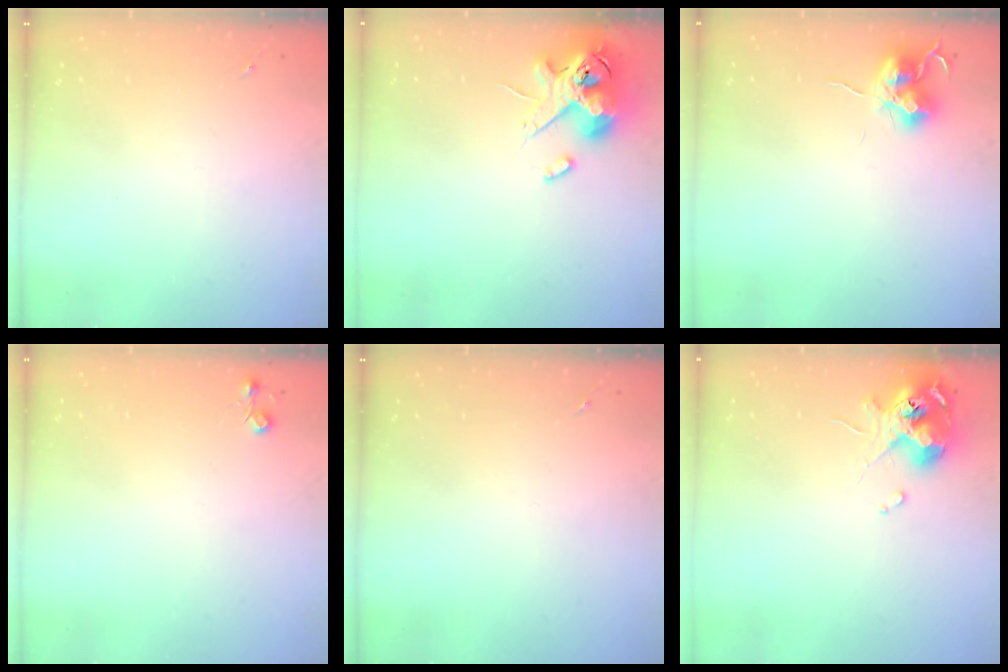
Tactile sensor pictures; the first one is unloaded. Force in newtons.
{"total": 13.9, "press": 13.7, "slide": 2.4}
{"total": 10.9, "press": 10.8, "slide": 0.8}
{"total": 4.4, "press": 4.4, "slide": 0.7}
{"total": 0.0}
{"total": 11.3, "press": 11.2, "slide": 1.5}